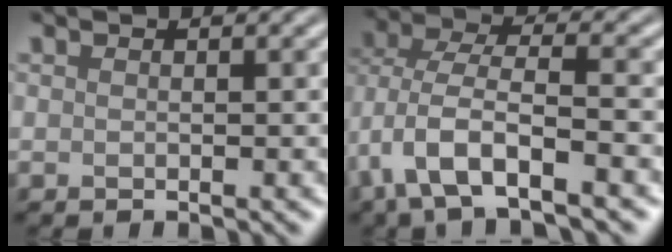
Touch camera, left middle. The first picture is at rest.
{"total": 7.9, "force": [-3.1, 3.7, 6.3], "torque": [-0.127, 0.003, -0.063]}